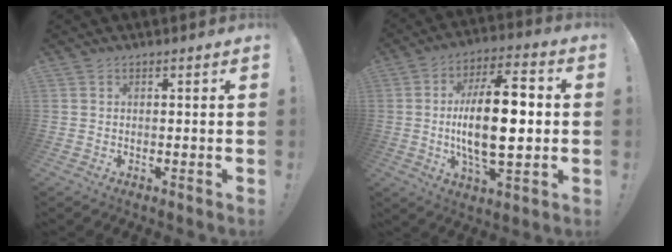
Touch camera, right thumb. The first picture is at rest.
{"total": 19.4, "force": [-0.6, 7.6, 17.8], "torque": [-0.314, 0.001, -0.019]}